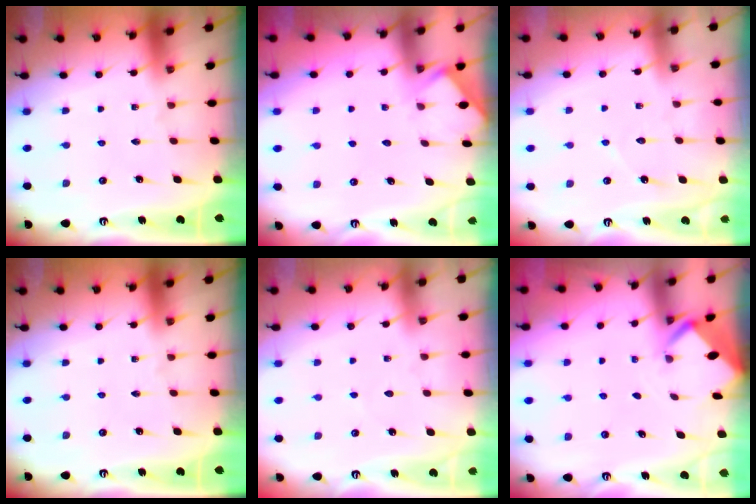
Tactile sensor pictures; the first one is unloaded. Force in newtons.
{"total": 3.8, "press": 3.7, "slide": 0.4}
{"total": 4.5, "press": 4.4, "slide": 0.4}
{"total": 0.0}
{"total": 2.5, "press": 2.5, "slide": 0.4}
{"total": 2.0, "press": 2.0, "slide": 0.0}